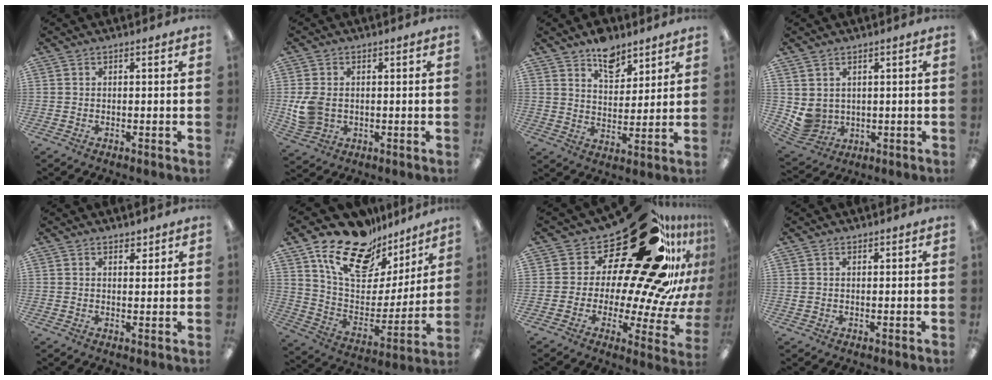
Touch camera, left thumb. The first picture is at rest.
{"total": 6.8, "force": [0.0, 5.5, 4.1], "torque": [-0.085, 0.007, 0.003]}
{"total": 9.0, "force": [6.8, 4.8, 3.4], "torque": [-0.034, -0.041, 0.118]}
{"total": 5.3, "force": [2.2, 4.5, 1.4], "torque": [-0.055, -0.011, 0.047]}
{"total": 2.3, "force": [1.8, 1.0, 0.9], "torque": [-0.003, -0.007, 0.029]}
{"total": 19.5, "force": [14.0, 10.2, 9.0], "torque": [-0.158, -0.091, 0.249]}
{"total": 30.8, "force": [19.1, 12.4, 20.8], "torque": [-0.266, -0.168, 0.348]}
{"total": 0.9, "force": [0.6, 0.6, 0.3], "torque": [-0.009, 0.002, 0.011]}